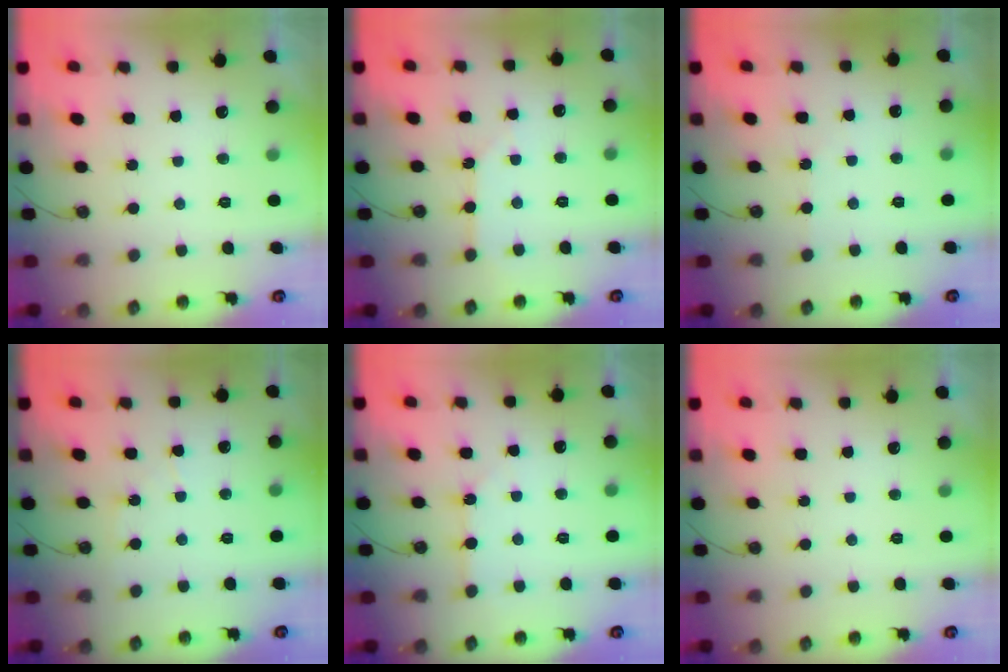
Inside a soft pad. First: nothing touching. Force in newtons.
{"total": 2.8, "press": 2.8, "slide": 0.5}
{"total": 2.3, "press": 2.3, "slide": 0.4}
{"total": 5.6, "press": 5.6, "slide": 0.8}
{"total": 2.7, "press": 2.7, "slide": 0.3}
{"total": 0.0}